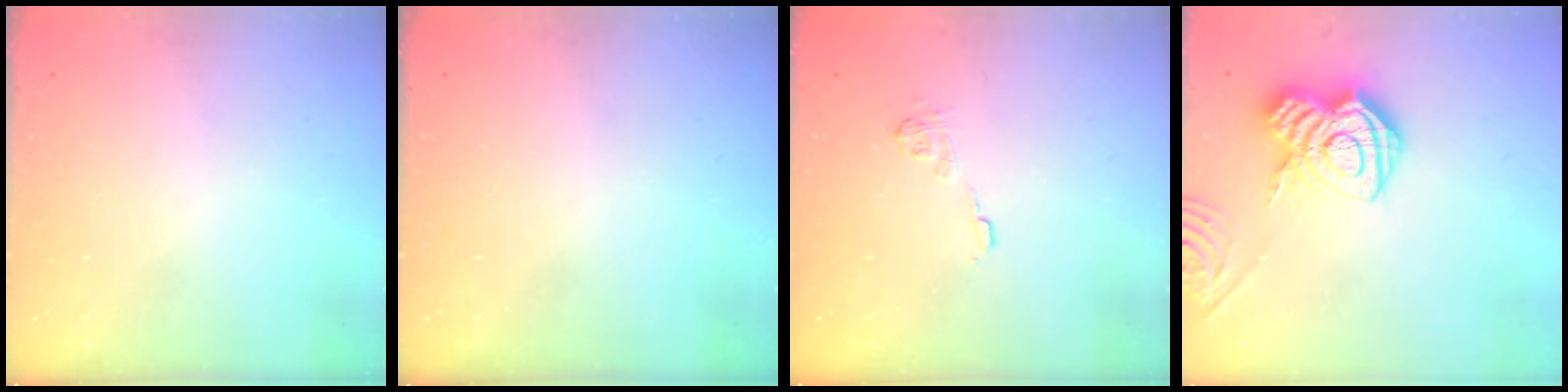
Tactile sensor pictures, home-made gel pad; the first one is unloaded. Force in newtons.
{"total": 0.0}
{"total": 9.2, "press": 9.2, "slide": 0.8}
{"total": 13.3, "press": 13.3, "slide": 0.8}